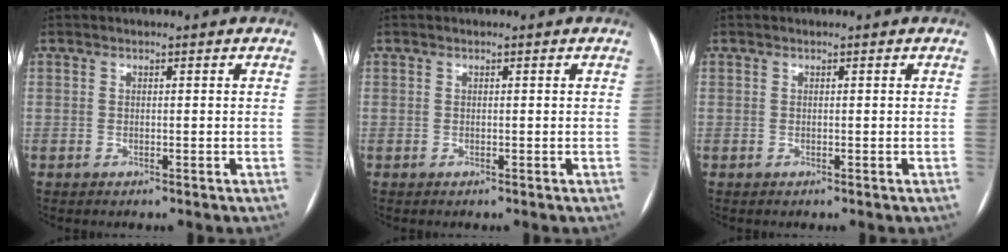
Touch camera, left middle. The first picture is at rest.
{"total": 0.0}
{"total": 0.0}